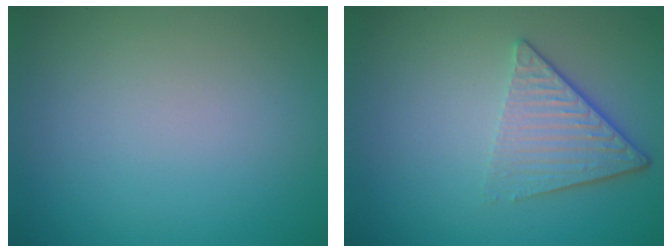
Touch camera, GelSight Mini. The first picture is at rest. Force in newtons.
{"total": 4.3, "press": 3.1, "slide": 3.0}